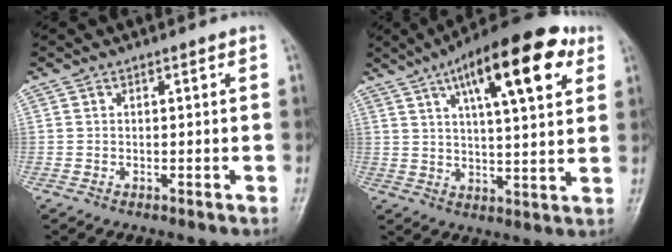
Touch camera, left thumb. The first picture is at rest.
{"total": 18.7, "force": [8.8, 5.8, 15.4], "torque": [-0.209, -0.011, 0.130]}